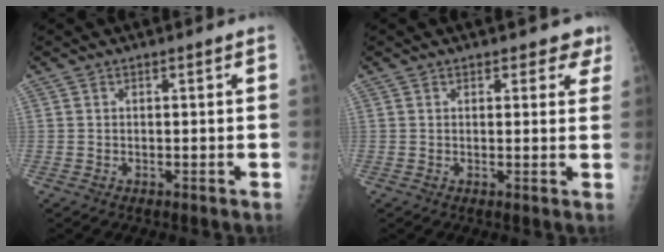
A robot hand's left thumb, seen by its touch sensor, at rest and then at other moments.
{"total": 3.5, "force": [2.7, 2.0, 1.2], "torque": [0.022, -0.012, 0.023]}